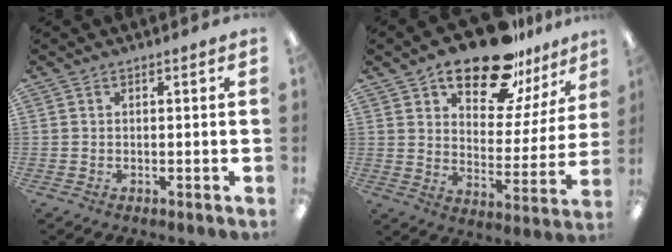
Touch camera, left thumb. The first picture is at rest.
{"total": 19.8, "force": [15.1, 8.0, 9.9], "torque": [-0.155, -0.095, 0.259]}